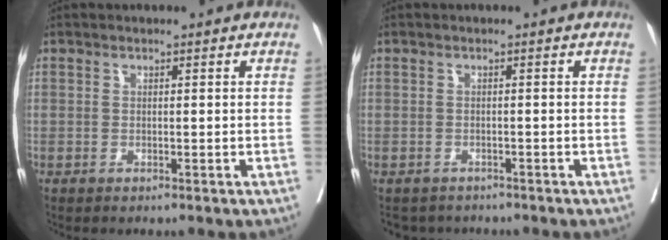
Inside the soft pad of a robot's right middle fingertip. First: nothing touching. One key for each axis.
{"total": 3.7, "fx": -3.4, "fy": 1.4, "fz": -0.4, "tx": 0.006, "ty": -0.004, "tz": -0.049}